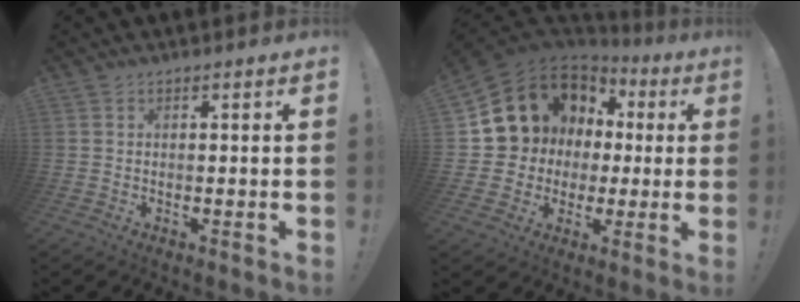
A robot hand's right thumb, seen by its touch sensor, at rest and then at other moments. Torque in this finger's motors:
{"motor_torque": [0.56, 0.62, 0.82, -0.73, 0.44]}